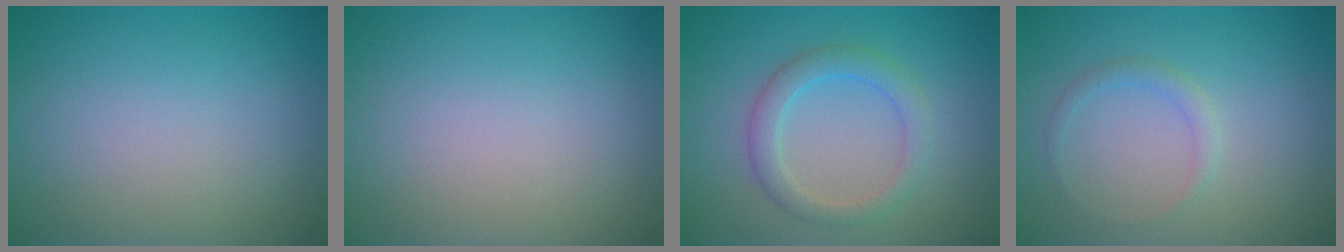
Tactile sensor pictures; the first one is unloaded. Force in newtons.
{"total": 0.0}
{"total": 1.9, "press": 1.9, "slide": 0.2}
{"total": 1.1, "press": 1.1, "slide": 0.1}